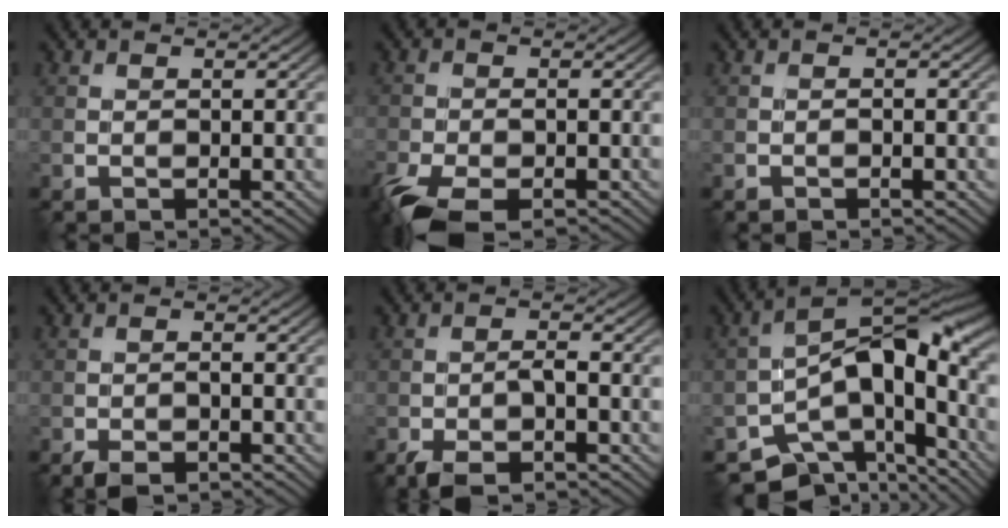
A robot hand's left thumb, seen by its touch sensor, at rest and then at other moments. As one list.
[{"total": 6.9, "force": [-4.4, 2.7, 4.5], "torque": [-0.092, -0.020, -0.085]}, {"total": 0.5, "force": [-0.5, 0.1, 0.3], "torque": [-0.004, -0.001, -0.008]}, {"total": 2.4, "force": [-1.6, 0.9, 1.5], "torque": [-0.027, -0.003, -0.032]}, {"total": 4.2, "force": [-2.2, 1.5, 3.2], "torque": [-0.060, -0.002, -0.045]}, {"total": 12.9, "force": [-6.2, 6.4, 9.3], "torque": [-0.146, -0.018, -0.108]}]